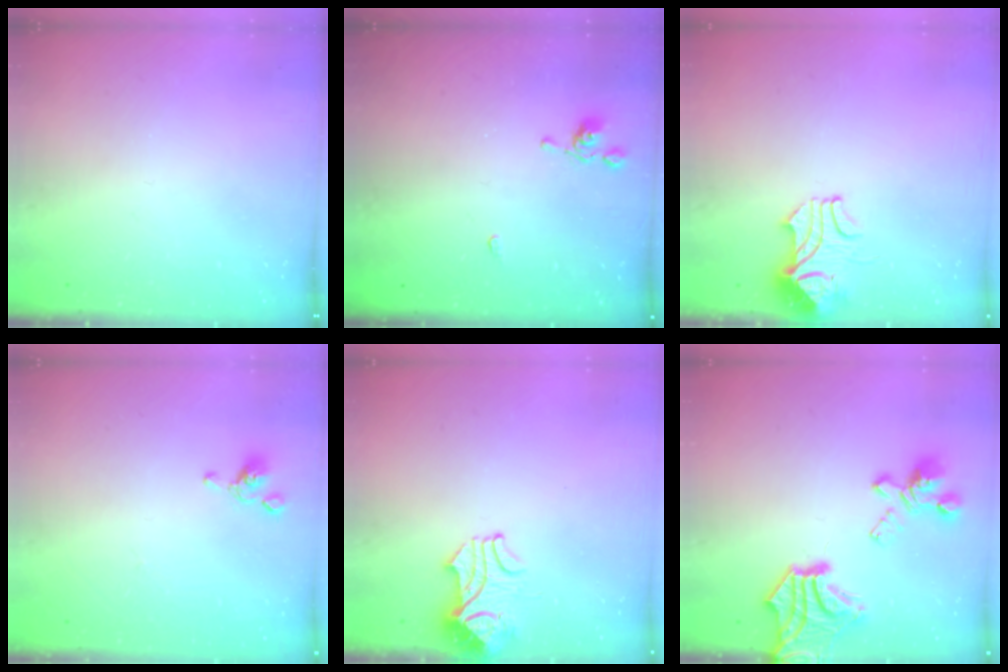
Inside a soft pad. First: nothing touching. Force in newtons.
{"total": 3.1, "press": 3.1, "slide": 0.4}
{"total": 2.0, "press": 1.8, "slide": 0.9}
{"total": 2.2, "press": 2.0, "slide": 0.8}
{"total": 2.4, "press": 2.3, "slide": 0.6}
{"total": 11.1, "press": 10.7, "slide": 2.8}